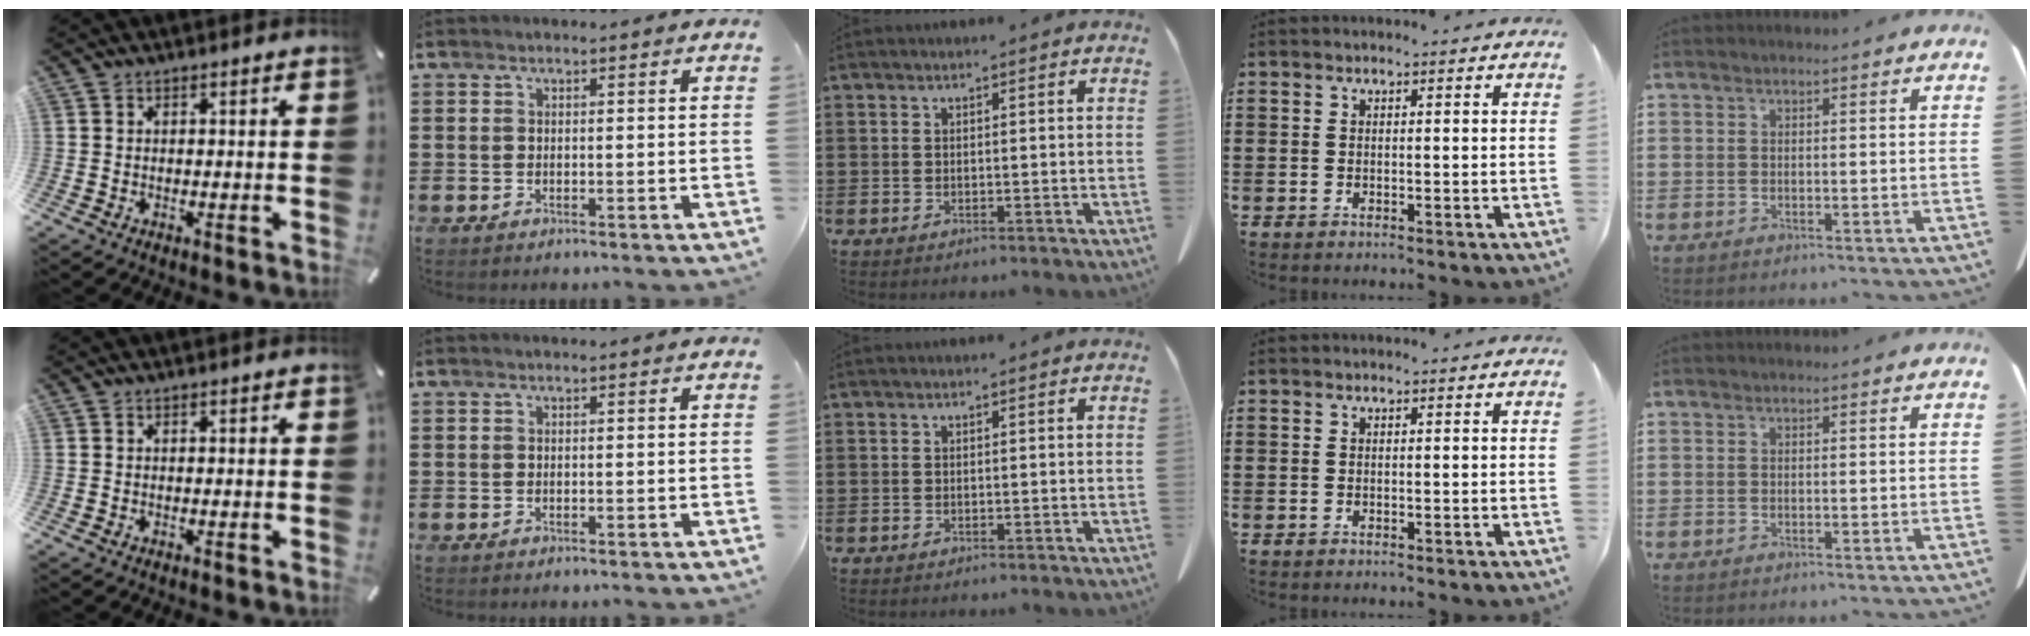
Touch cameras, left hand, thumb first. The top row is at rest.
{}